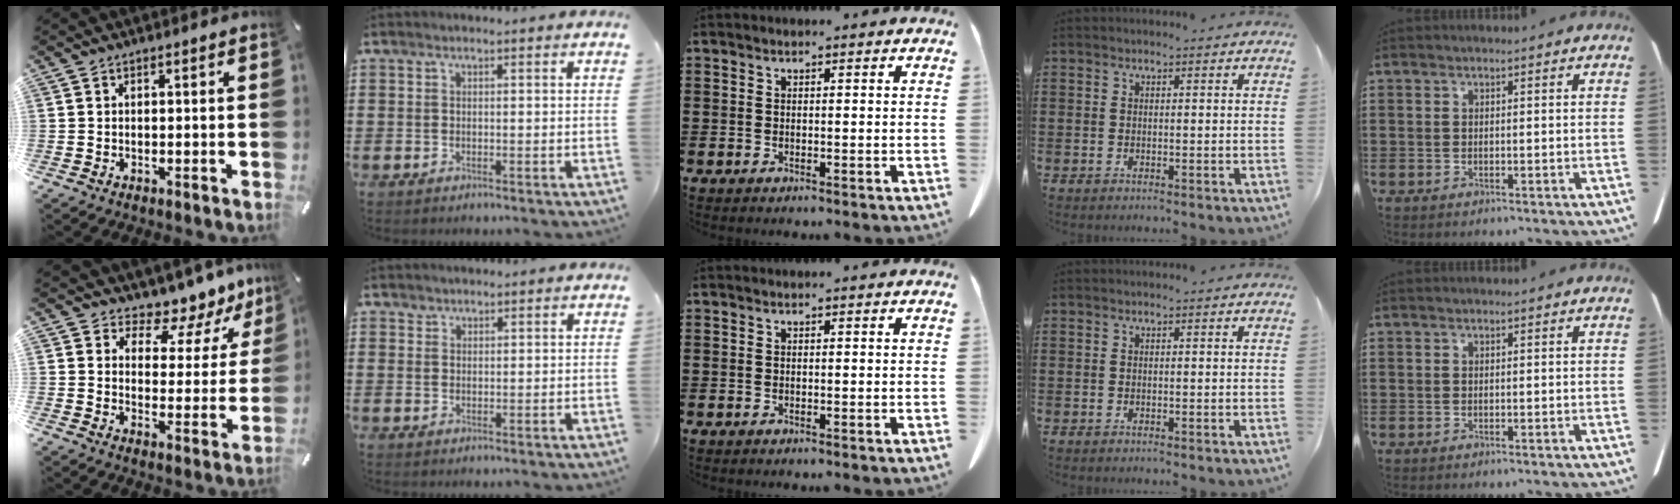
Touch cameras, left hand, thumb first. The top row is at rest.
{"thumb": {"total": 8.3, "force": [7.0, 4.0, 2.0], "torque": [-0.023, -0.077, 0.120]}, "index": {"total": 1.4, "force": [1.2, 0.7, 0.0], "torque": [-0.003, 0.002, 0.024]}}